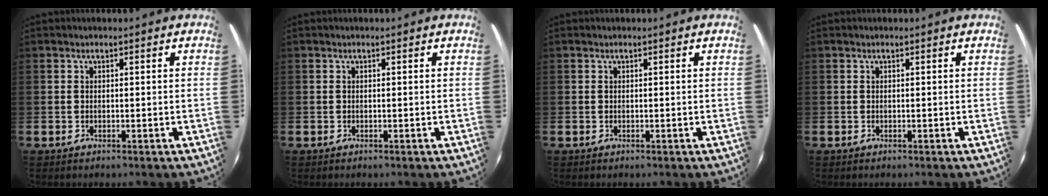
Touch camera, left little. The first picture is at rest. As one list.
[{"total": 0.0}, {"total": 0.0}, {"total": 0.0}]